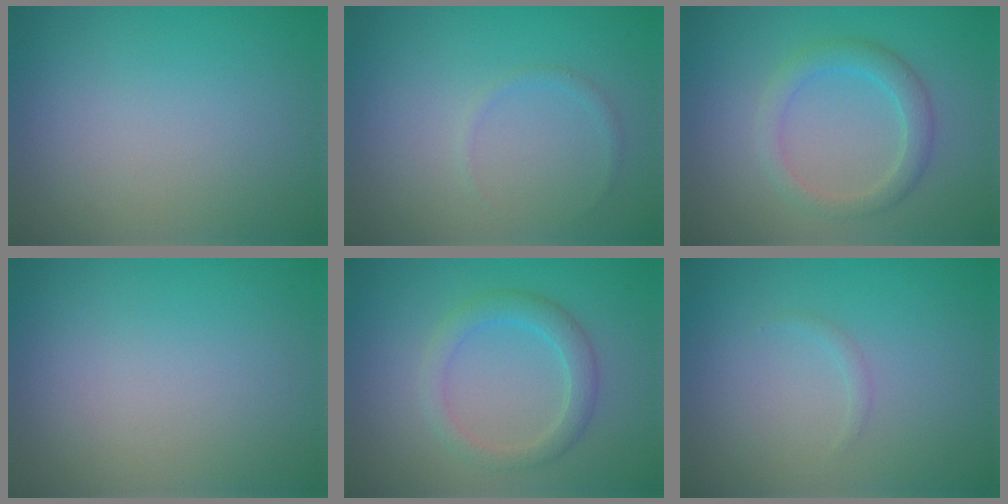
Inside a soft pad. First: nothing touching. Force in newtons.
{"total": 0.7, "press": 0.7, "slide": 0.1}
{"total": 2.7, "press": 2.7, "slide": 0.3}
{"total": 0.0}
{"total": 2.7, "press": 2.7, "slide": 0.3}
{"total": 0.6, "press": 0.6, "slide": 0.1}